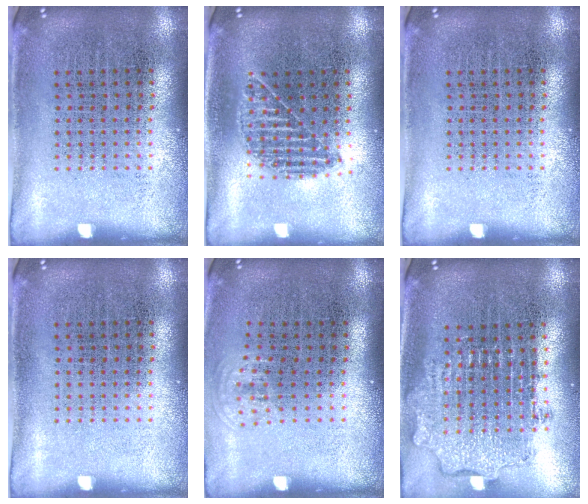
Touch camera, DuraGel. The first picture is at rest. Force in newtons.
{"total": 1.1, "press": 1.0, "slide": 0.5}
{"total": 0.0}
{"total": 0.0}
{"total": 0.7, "press": 0.5, "slide": 0.4}
{"total": 2.0, "press": 1.5, "slide": 1.3}